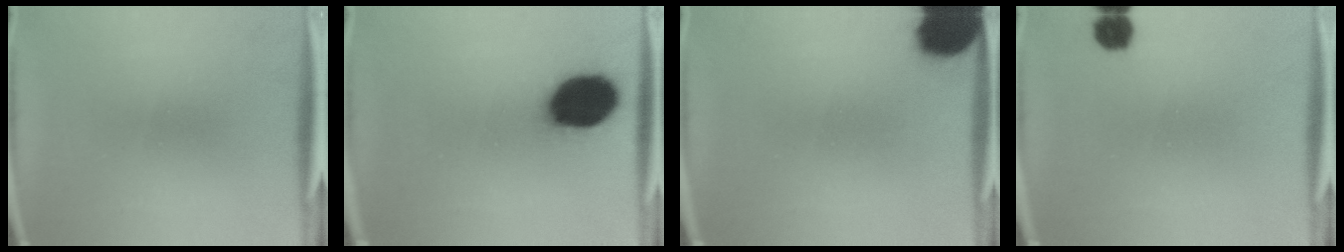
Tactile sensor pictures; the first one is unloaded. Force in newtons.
{"total": 18.2}
{"total": 15.4}
{"total": 4.0}